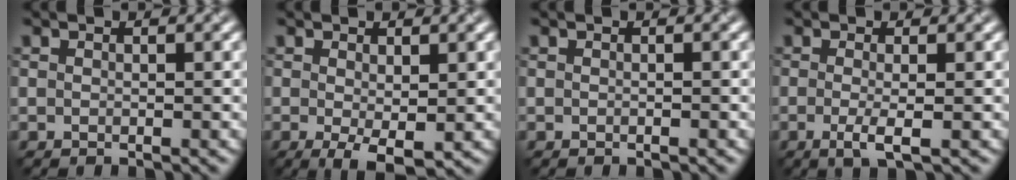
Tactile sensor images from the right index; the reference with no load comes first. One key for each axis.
{"total": 2.8, "fx": -0.7, "fy": 0.6, "fz": 2.6, "tx": -0.049, "ty": -0.005, "tz": -0.001}
{"total": 0.8, "fx": -0.1, "fy": 0.5, "fz": 0.7, "tx": 0.004, "ty": 0.003, "tz": -0.009}
{"total": 2.0, "fx": -0.9, "fy": 0.1, "fz": 1.8, "tx": -0.038, "ty": -0.003, "tz": -0.007}